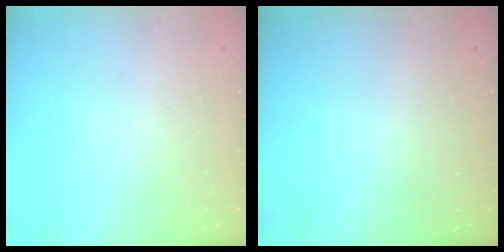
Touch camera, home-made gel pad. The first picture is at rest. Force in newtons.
{"total": 0.0}